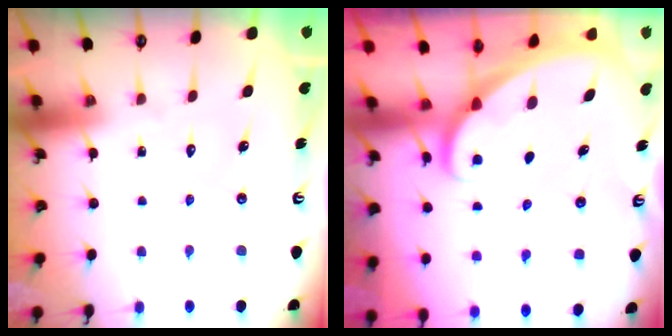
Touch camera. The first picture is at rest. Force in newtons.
{"total": 1.7, "press": 1.7, "slide": 0.1}